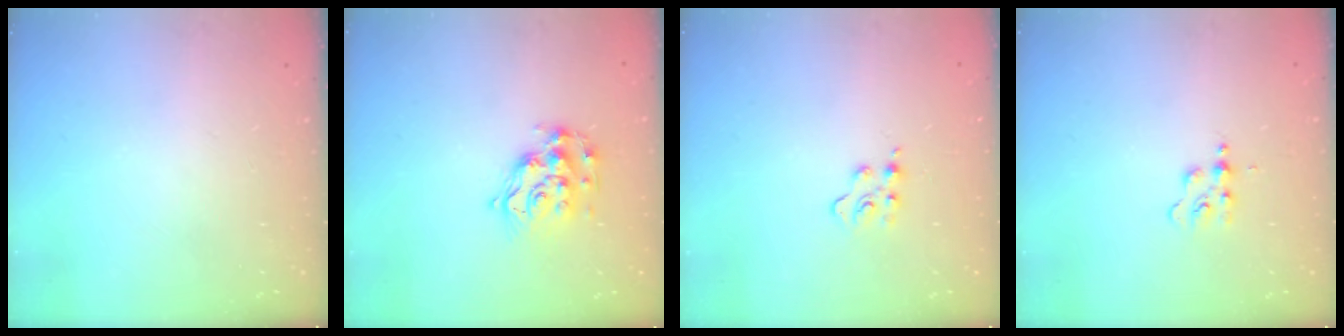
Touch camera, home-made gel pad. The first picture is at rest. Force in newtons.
{"total": 12.8, "press": 12.8, "slide": 0.6}
{"total": 5.9, "press": 5.9, "slide": 0.5}
{"total": 3.7, "press": 3.7, "slide": 0.5}